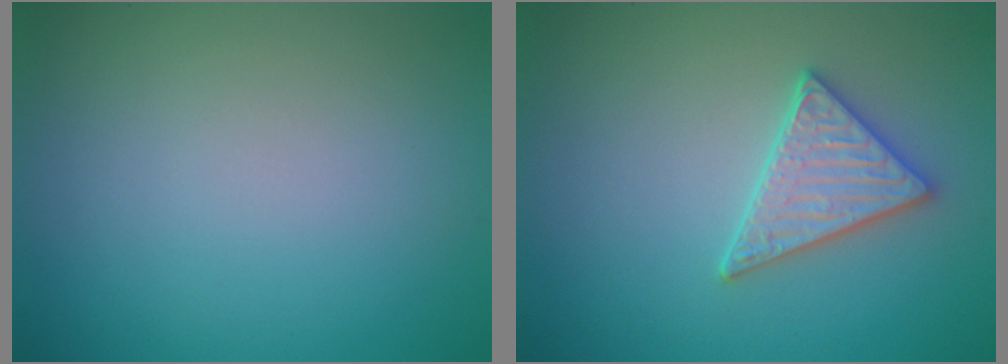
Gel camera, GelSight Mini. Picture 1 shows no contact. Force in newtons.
{"total": 3.0, "press": 2.9, "slide": 0.7}